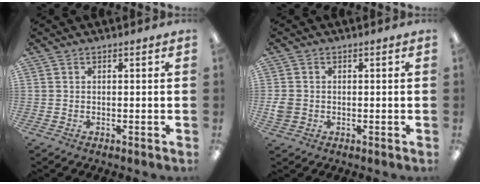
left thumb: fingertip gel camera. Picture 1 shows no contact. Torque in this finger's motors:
{"motor_torque": [-0.25, 0.41, 0.30, -0.22, 0.00]}